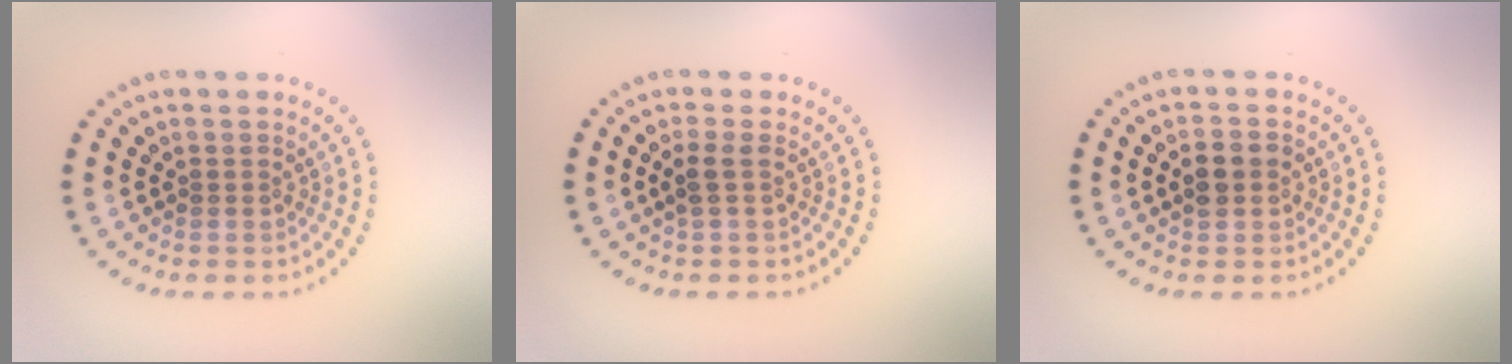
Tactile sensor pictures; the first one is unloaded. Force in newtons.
{"total": 1.3, "press": 1.1, "slide": 0.7}
{"total": 2.7, "press": 2.7, "slide": 0.2}